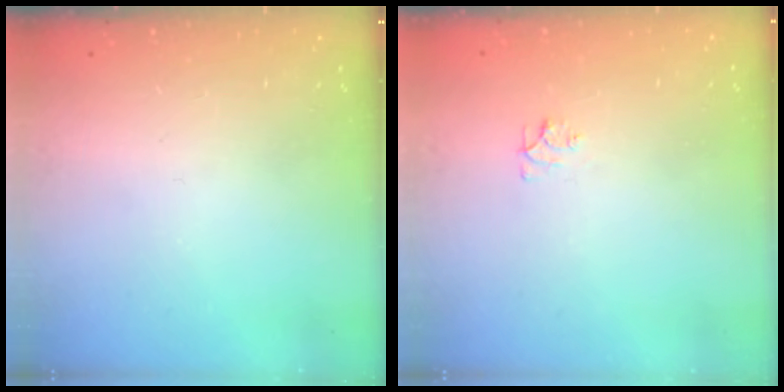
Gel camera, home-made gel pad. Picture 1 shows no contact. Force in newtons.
{"total": 4.3, "press": 4.3, "slide": 0.6}